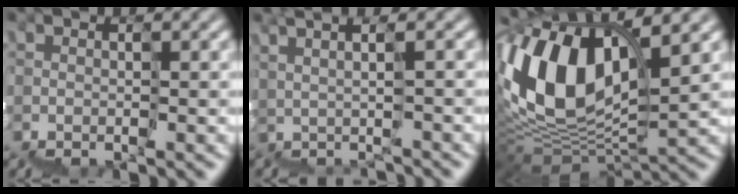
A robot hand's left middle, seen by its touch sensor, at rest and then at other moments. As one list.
[{"total": 2.8, "force": [2.3, -0.2, 1.5], "torque": [-0.009, 0.032, 0.058]}, {"total": 10.2, "force": [5.1, 5.1, 7.2], "torque": [-0.179, 0.022, 0.086]}]